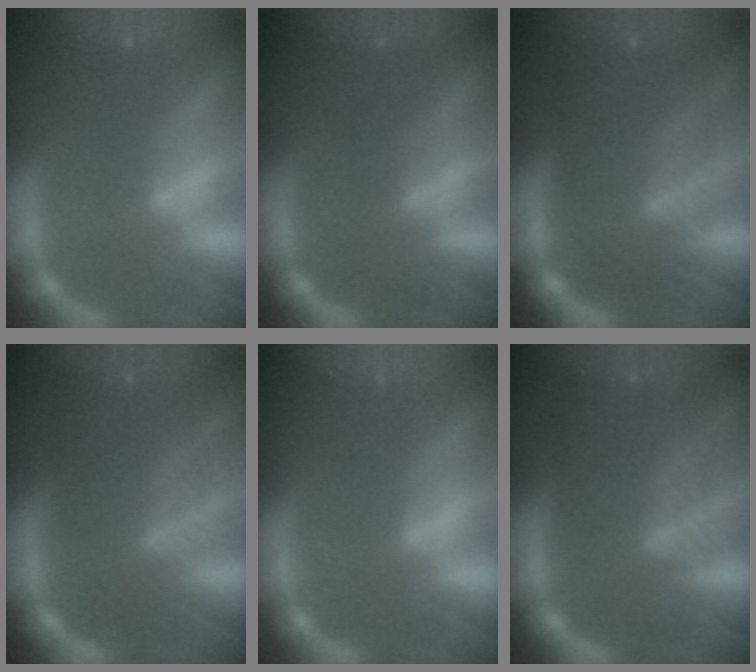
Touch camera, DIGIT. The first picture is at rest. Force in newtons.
{"total": 1.9}
{"total": 8.5}
{"total": 7.1}
{"total": 0.0}
{"total": 7.6}